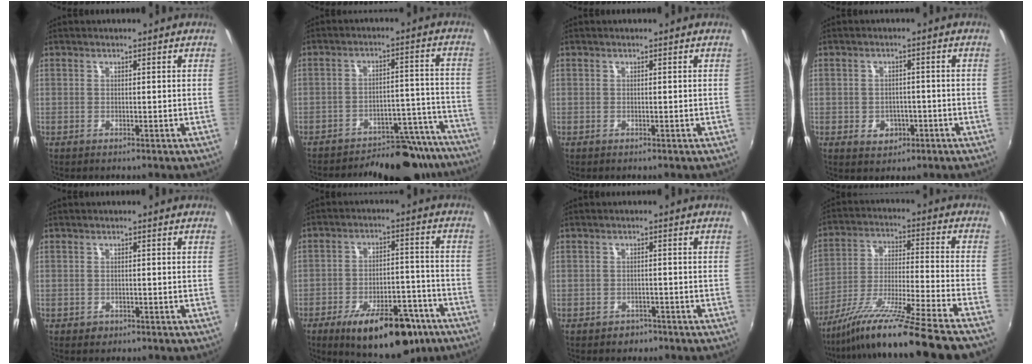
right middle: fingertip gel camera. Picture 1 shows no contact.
{"total": 18.4, "force": [-16.6, 5.8, 5.4], "torque": [-0.055, 0.041, -0.195]}
{"total": 0.0}
{"total": 4.6, "force": [-1.8, 3.8, 1.9], "torque": [-0.042, 0.001, -0.018]}
{"total": 1.0, "force": [-0.6, 0.8, 0.1], "torque": [-0.003, -0.003, -0.007]}
{"total": 18.0, "force": [-11.6, 7.6, 11.6], "torque": [-0.179, 0.001, -0.154]}
{"total": 2.5, "force": [-1.8, 1.7, 0.3], "torque": [-0.012, -0.001, -0.025]}
{"total": 22.8, "force": [-19.0, -2.7, 12.4], "torque": [-0.200, -0.070, -0.311]}